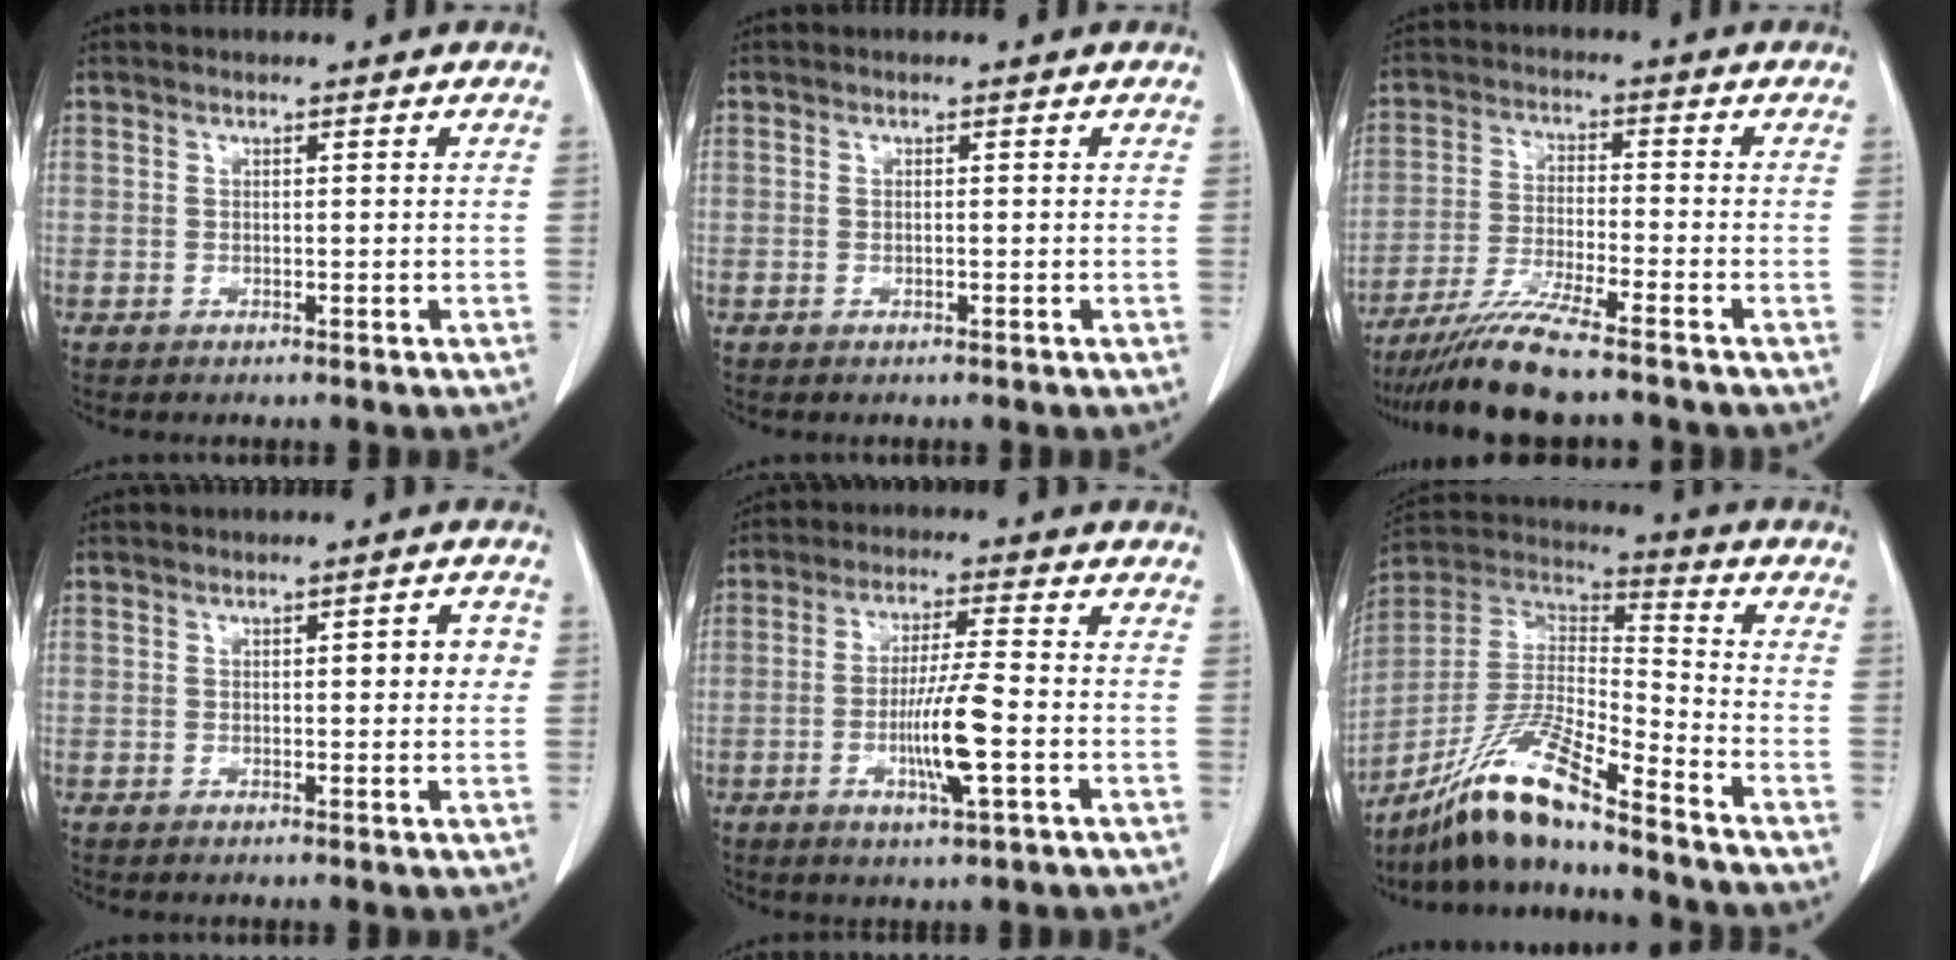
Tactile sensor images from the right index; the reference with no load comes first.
{"total": 0.0}
{"total": 9.0, "force": [-7.4, -0.3, 5.0], "torque": [-0.095, -0.029, -0.138]}
{"total": 3.5, "force": [0.5, 1.1, 3.3], "torque": [-0.039, 0.007, 0.004]}
{"total": 8.4, "force": [-2.2, 0.0, 8.1], "torque": [-0.149, -0.008, -0.040]}
{"total": 15.1, "force": [-11.9, 1.0, 9.3], "torque": [-0.180, -0.002, -0.221]}